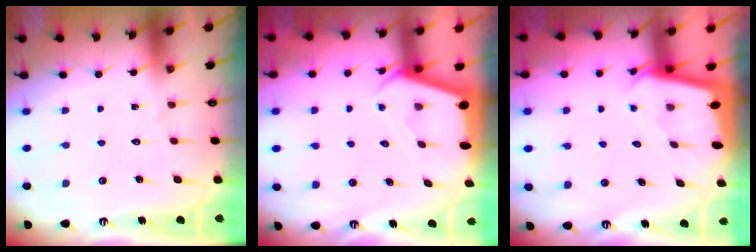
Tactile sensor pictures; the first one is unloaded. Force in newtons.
{"total": 2.5, "press": 2.5, "slide": 0.4}
{"total": 2.2, "press": 2.1, "slide": 0.3}